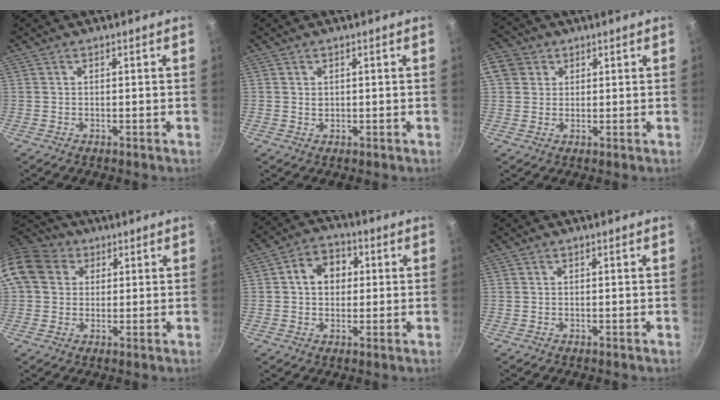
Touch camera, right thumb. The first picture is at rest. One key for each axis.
{"total": 1.1, "fx": 0.3, "fy": 0.9, "fz": 0.5, "tx": -0.006, "ty": 0.000, "tz": 0.005}
{"total": 7.2, "fx": 2.4, "fy": 6.3, "fz": 2.6, "tx": -0.033, "ty": 0.007, "tz": 0.034}
{"total": 13.0, "fx": 4.1, "fy": 10.6, "fz": 6.2, "tx": -0.112, "ty": 0.019, "tz": 0.062}
{"total": 7.9, "fx": 1.3, "fy": 6.3, "fz": 4.6, "tx": -0.040, "ty": 0.010, "tz": 0.009}
{"total": 0.0}